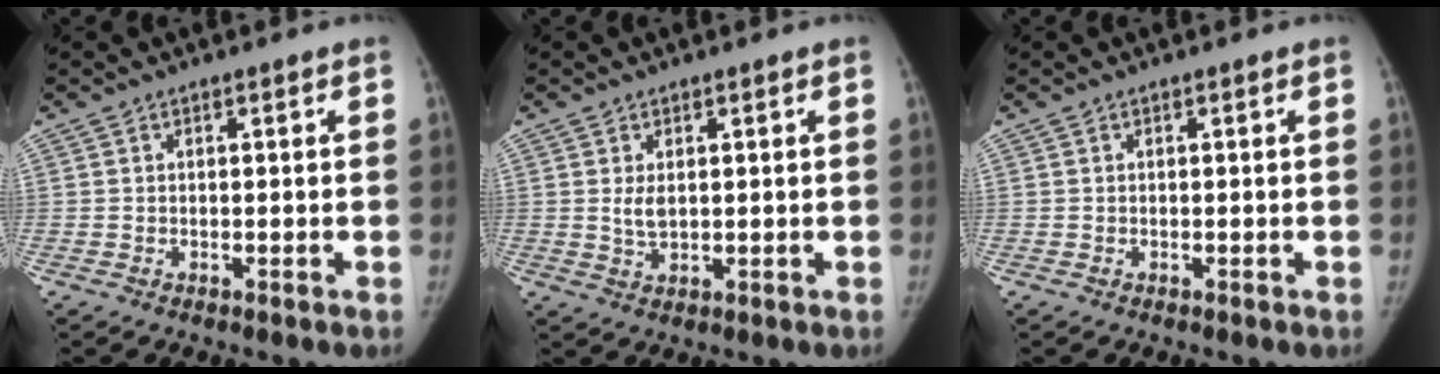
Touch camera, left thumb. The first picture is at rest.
{"total": 2.7, "force": [0.6, 1.6, 2.1], "torque": [-0.034, -0.006, 0.015]}
{"total": 0.0}